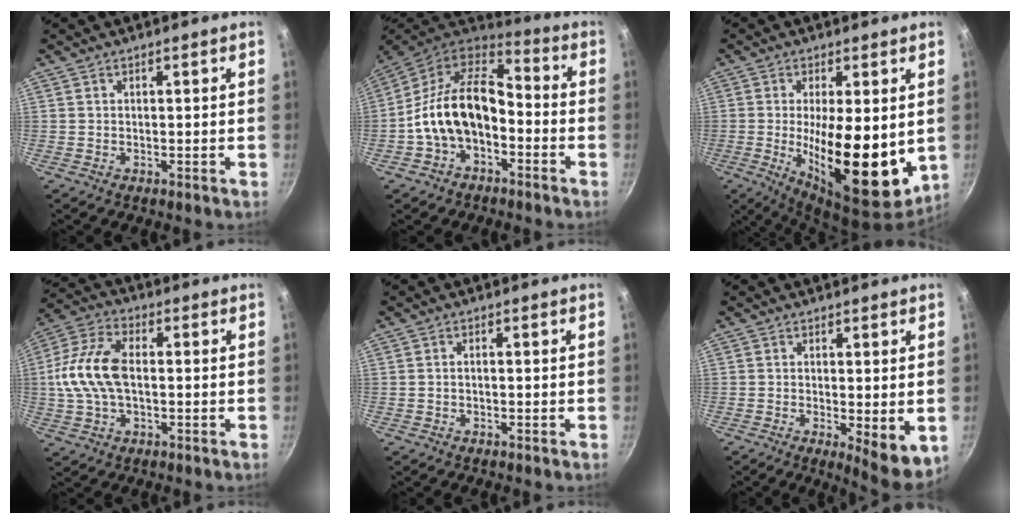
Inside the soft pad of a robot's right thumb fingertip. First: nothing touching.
{"total": 16.7, "force": [-3.3, 10.8, 12.3], "torque": [-0.208, 0.053, -0.072]}
{"total": 18.3, "force": [-0.8, 6.7, 17.0], "torque": [-0.248, -0.026, -0.006]}
{"total": 12.9, "force": [-0.1, 7.5, 10.5], "torque": [-0.205, 0.030, -0.015]}
{"total": 0.8, "force": [-0.3, 0.5, 0.6], "torque": [-0.015, 0.008, -0.006]}
{"total": 7.1, "force": [-0.8, 2.2, 6.6], "torque": [-0.082, -0.017, -0.005]}